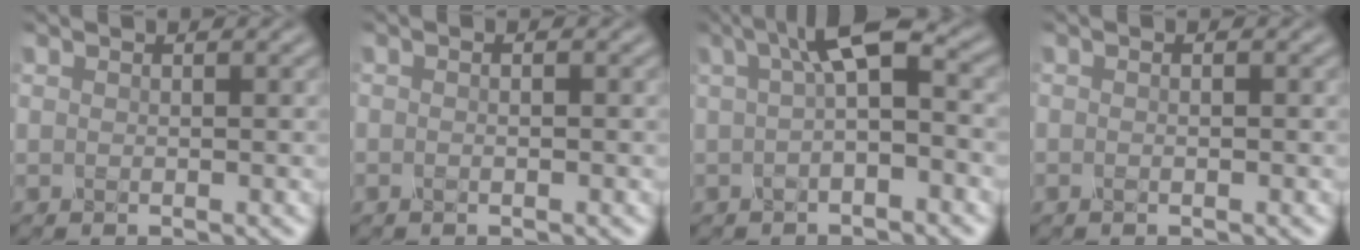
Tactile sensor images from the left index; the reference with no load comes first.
{"total": 0.9, "force": [-0.1, 0.3, 0.8], "torque": [-0.004, -0.015, -0.007]}
{"total": 5.0, "force": [0.8, 1.3, 4.7], "torque": [-0.069, 0.012, 0.004]}
{"total": 0.6, "force": [-0.3, 0.1, 0.6], "torque": [-0.008, -0.011, -0.006]}